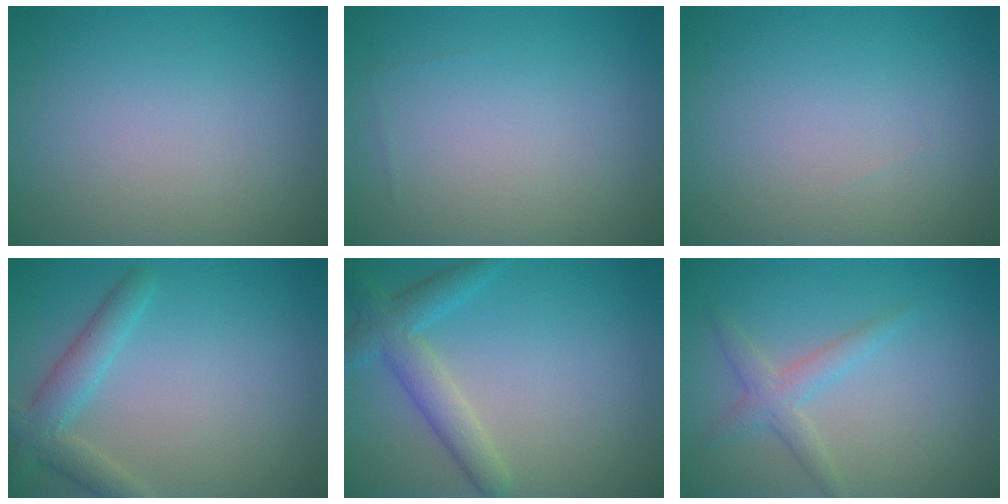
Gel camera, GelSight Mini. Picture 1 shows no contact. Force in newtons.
{"total": 0.0}
{"total": 0.0}
{"total": 3.4, "press": 3.4, "slide": 0.2}
{"total": 3.7, "press": 3.7, "slide": 0.2}
{"total": 2.3, "press": 2.2, "slide": 0.1}